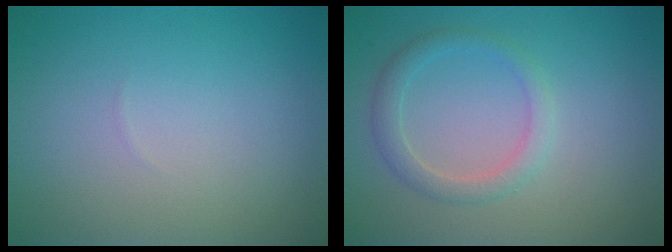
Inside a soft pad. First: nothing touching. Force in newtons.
{"total": 2.3, "press": 2.3, "slide": 0.1}